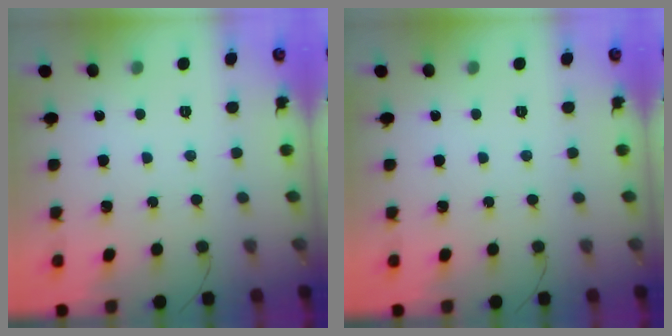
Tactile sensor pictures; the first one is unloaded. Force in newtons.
{"total": 0.0}